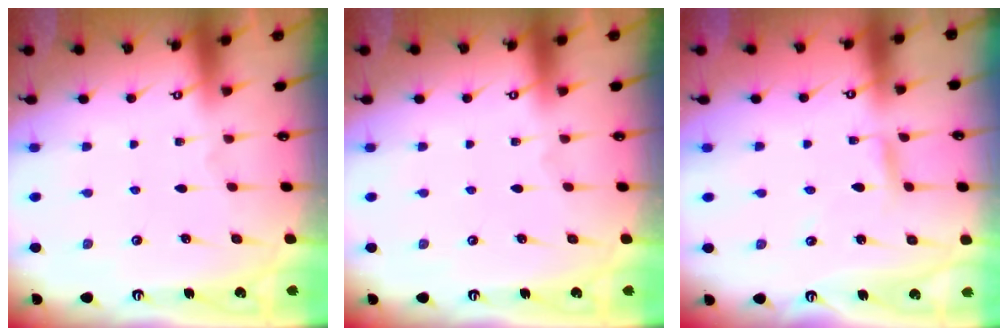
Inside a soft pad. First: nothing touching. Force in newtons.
{"total": 0.0}
{"total": 2.9, "press": 2.9, "slide": 0.0}